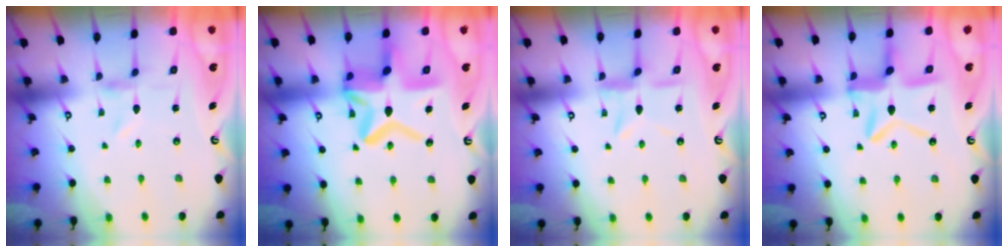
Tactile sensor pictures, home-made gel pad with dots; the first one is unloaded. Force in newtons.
{"total": 20.0, "press": 19.9, "slide": 1.9}
{"total": 8.3, "press": 8.3, "slide": 0.7}
{"total": 13.4, "press": 13.4, "slide": 1.4}